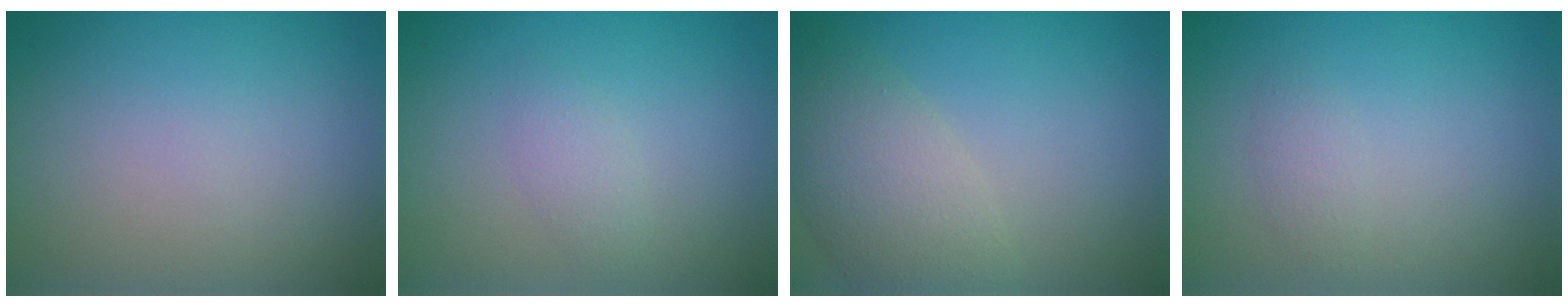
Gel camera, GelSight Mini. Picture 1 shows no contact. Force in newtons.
{"total": 1.3, "press": 1.3, "slide": 0.0}
{"total": 5.4, "press": 5.4, "slide": 0.4}
{"total": 1.1, "press": 1.1, "slide": 0.0}